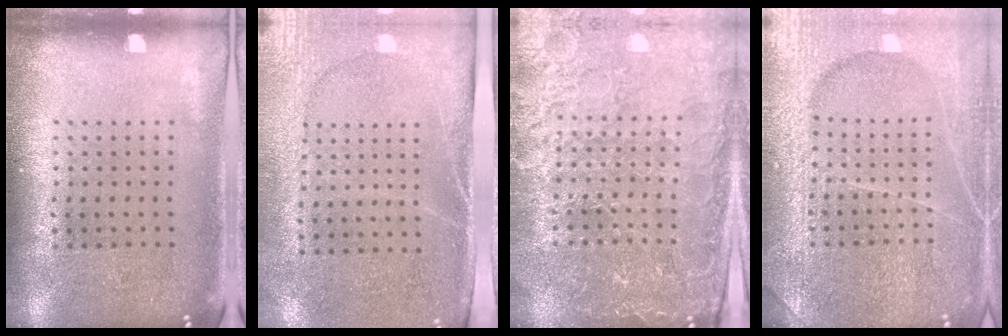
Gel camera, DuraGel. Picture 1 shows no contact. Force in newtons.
{"total": 2.7, "press": 2.3, "slide": 1.4}
{"total": 4.1, "press": 4.0, "slide": 1.0}
{"total": 5.3, "press": 5.3, "slide": 0.6}